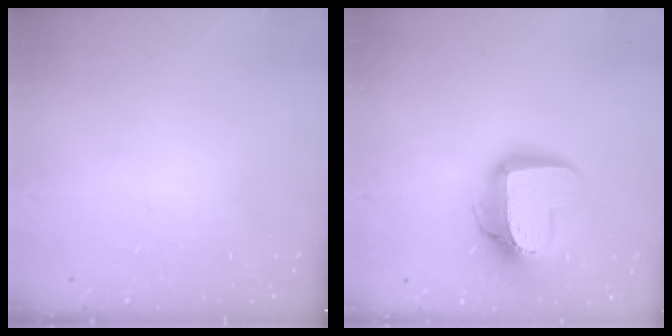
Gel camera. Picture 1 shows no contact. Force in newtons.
{"total": 14.9, "press": 14.8, "slide": 1.4}